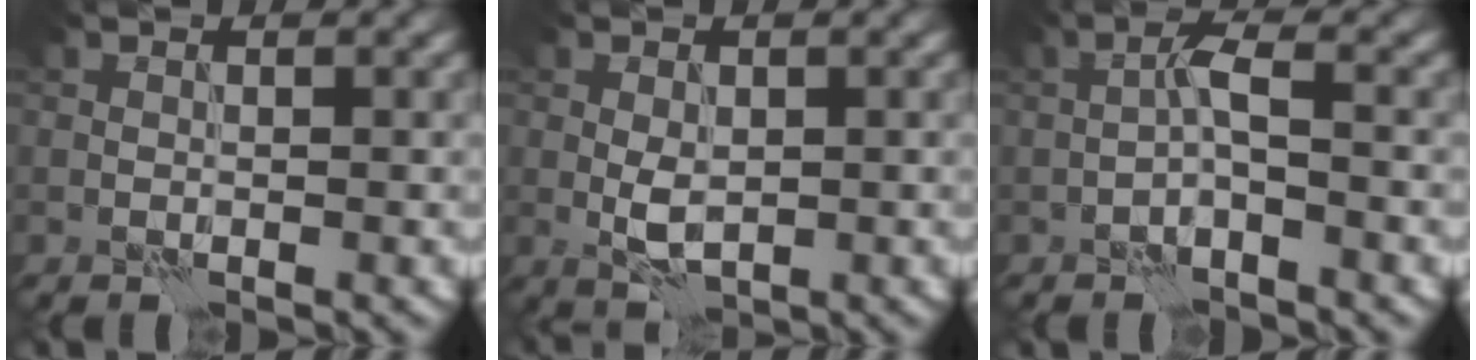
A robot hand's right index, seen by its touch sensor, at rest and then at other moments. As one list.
[{"total": 2.5, "force": [-0.1, 1.4, 2.0], "torque": [-0.038, 0.000, -0.001]}, {"total": 2.4, "force": [-1.1, 0.5, 2.1], "torque": [-0.039, 0.012, -0.025]}]